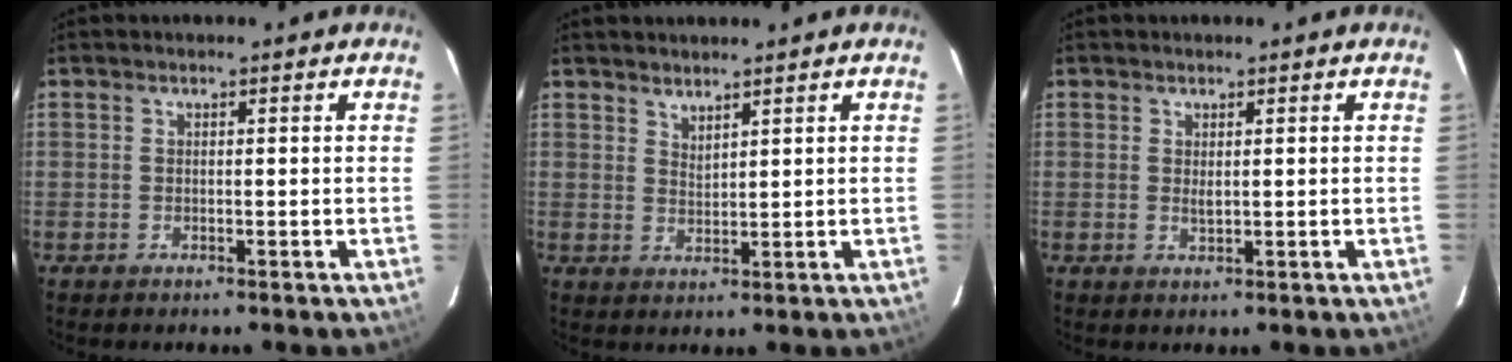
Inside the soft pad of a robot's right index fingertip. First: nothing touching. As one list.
[{"total": 2.3, "force": [2.2, 0.4, 0.8], "torque": [-0.012, 0.002, 0.039]}, {"total": 1.2, "force": [0.3, 0.6, 1.0], "torque": [-0.017, 0.000, 0.005]}]